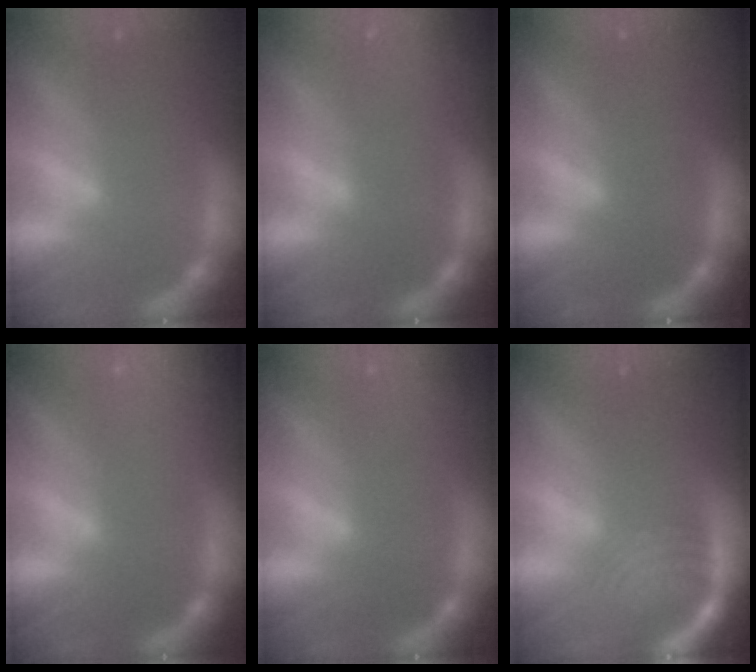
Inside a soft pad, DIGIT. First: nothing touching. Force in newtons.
{"total": 3.0}
{"total": 0.0}
{"total": 10.0}
{"total": 2.4}
{"total": 7.1}